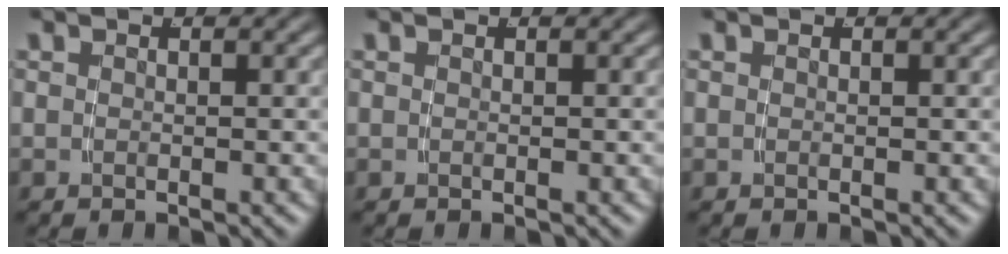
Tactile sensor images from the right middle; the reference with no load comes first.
{"total": 0.0}
{"total": 0.0}